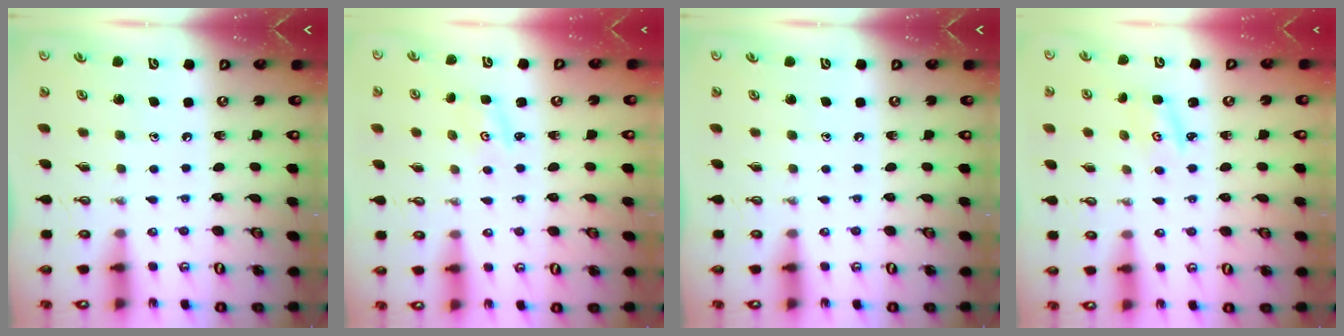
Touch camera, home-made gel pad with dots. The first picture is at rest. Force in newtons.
{"total": 1.0, "press": 0.9, "slide": 0.2}
{"total": 0.0}
{"total": 1.8, "press": 1.8, "slide": 0.0}